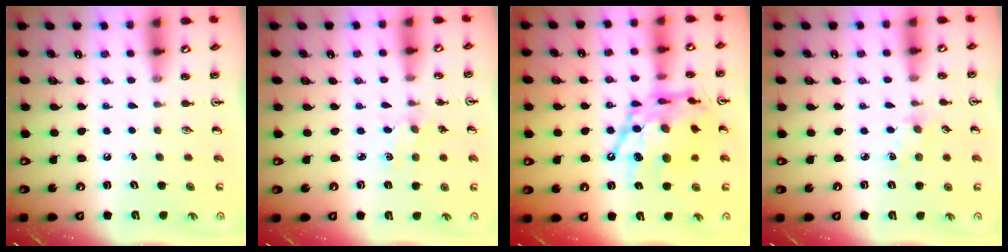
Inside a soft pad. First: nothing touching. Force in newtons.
{"total": 0.7, "press": 0.7, "slide": 0.2}
{"total": 18.8, "press": 18.7, "slide": 1.9}
{"total": 2.6, "press": 2.6, "slide": 0.4}